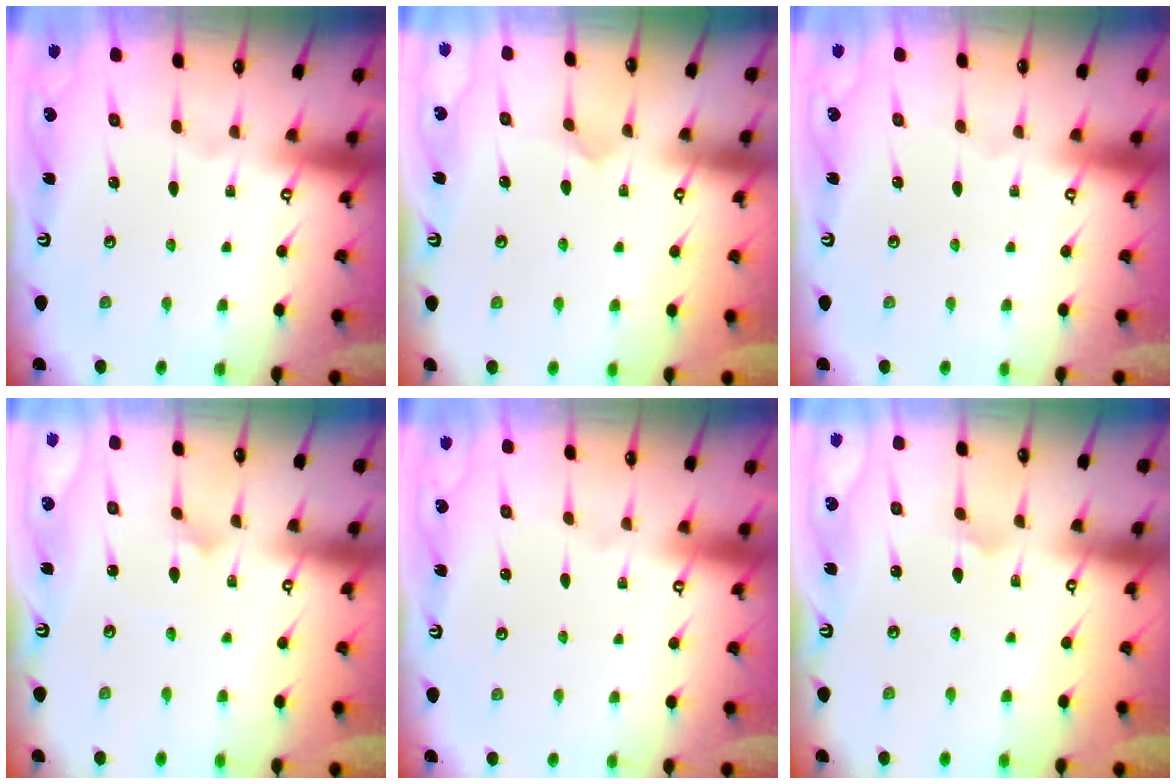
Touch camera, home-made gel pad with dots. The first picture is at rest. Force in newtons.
{"total": 2.8, "press": 2.7, "slide": 0.2}
{"total": 0.0}
{"total": 1.7, "press": 1.7, "slide": 0.0}
{"total": 0.0}
{"total": 2.3, "press": 2.3, "slide": 0.2}